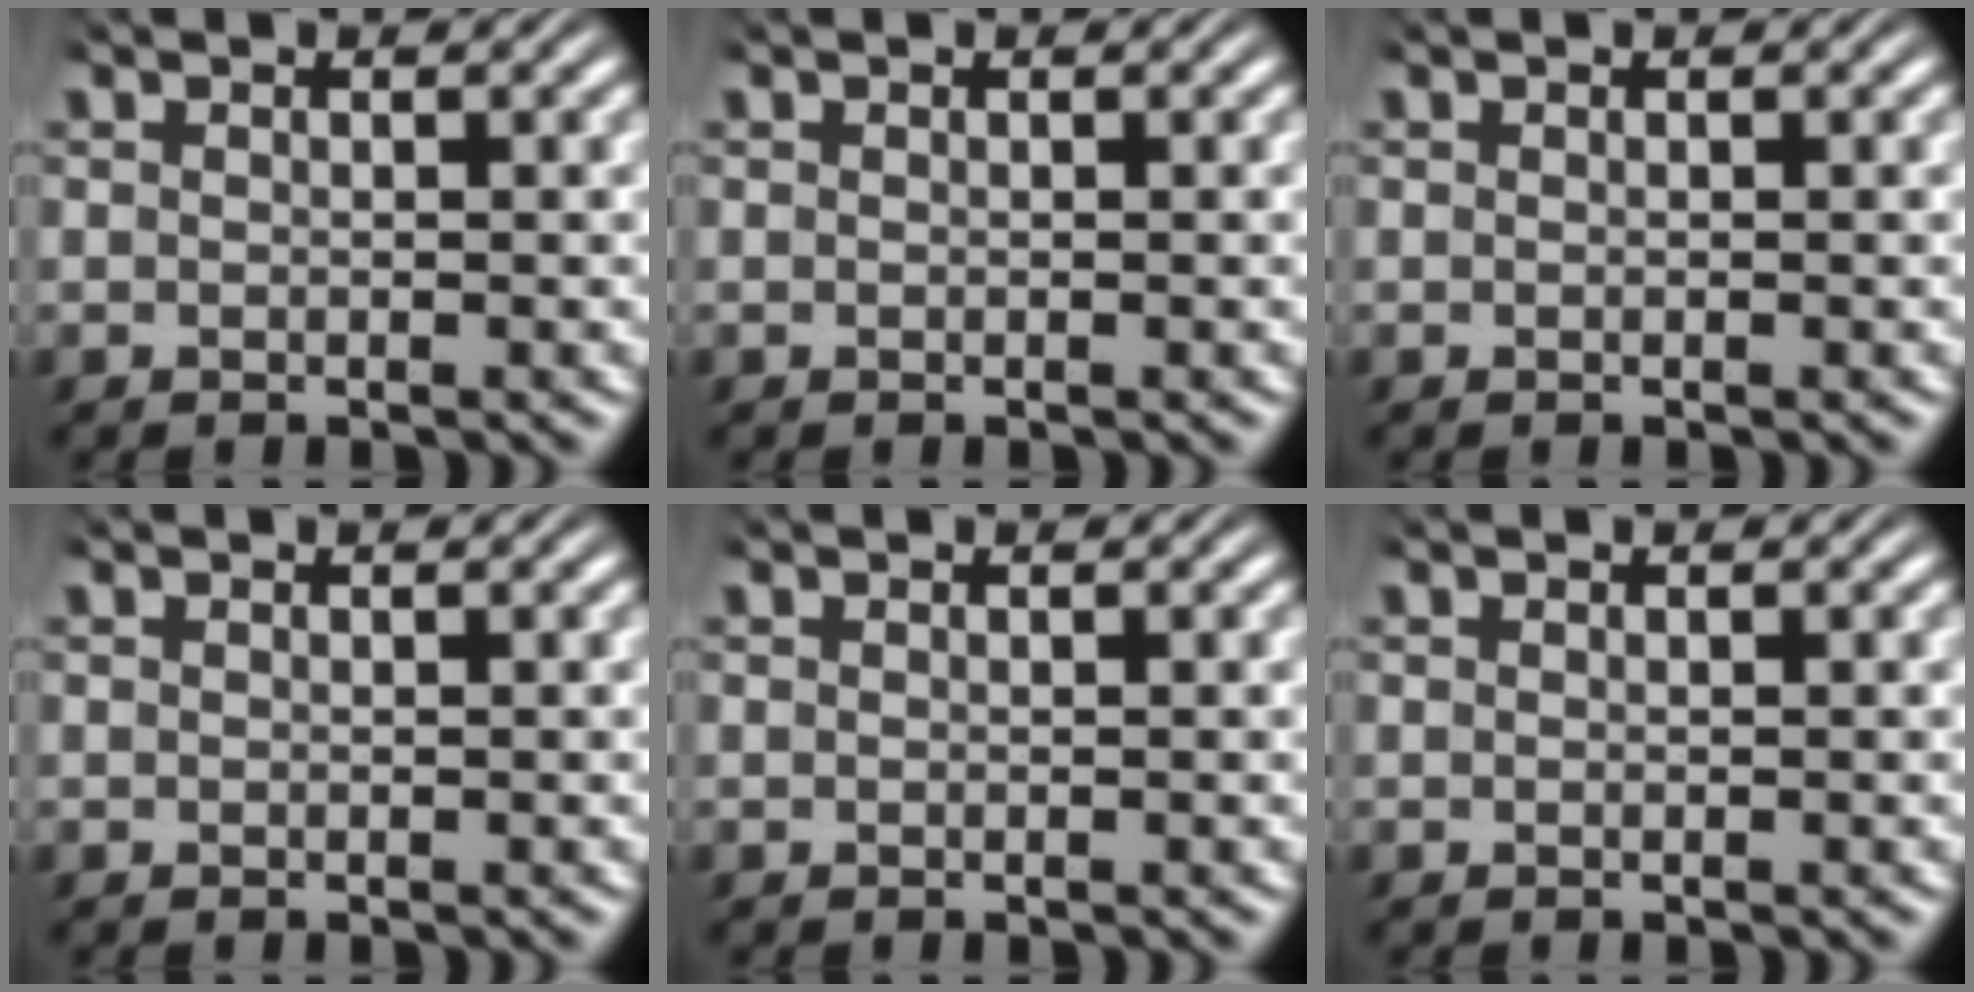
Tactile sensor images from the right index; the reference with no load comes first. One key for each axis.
{"total": 0.0}
{"total": 0.0}
{"total": 0.0}
{"total": 0.0}
{"total": 0.0}